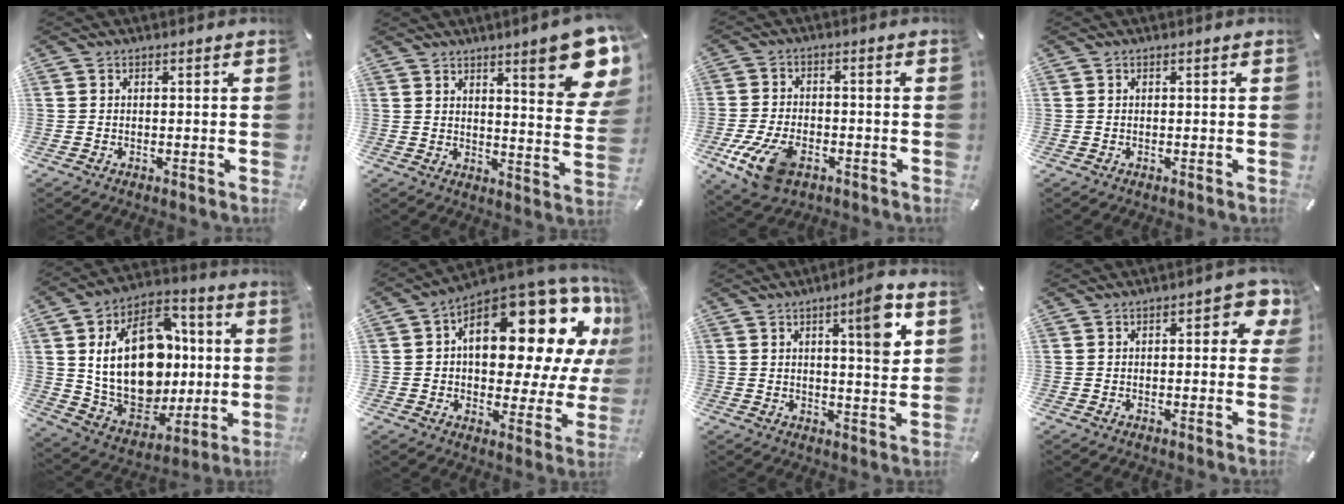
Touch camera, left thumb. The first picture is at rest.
{"total": 14.3, "force": [8.8, 3.4, 10.8], "torque": [-0.139, -0.062, 0.138]}
{"total": 11.0, "force": [-5.0, 6.5, 7.4], "torque": [-0.167, 0.010, -0.090]}
{"total": 0.0}
{"total": 23.8, "force": [2.7, 17.3, 16.2], "torque": [-0.300, -0.010, 0.057]}
{"total": 23.2, "force": [9.5, 11.7, 17.6], "torque": [-0.223, -0.085, 0.158]}
{"total": 9.7, "force": [4.1, 1.7, 8.7], "torque": [-0.117, -0.020, 0.055]}
{"total": 5.7, "force": [1.1, 2.6, 5.0], "torque": [-0.057, 0.000, 0.010]}